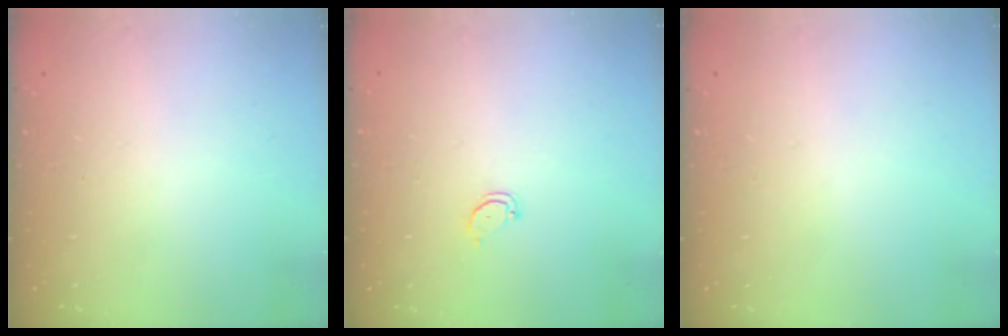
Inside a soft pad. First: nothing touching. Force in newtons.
{"total": 2.5, "press": 2.5, "slide": 0.3}
{"total": 0.0}